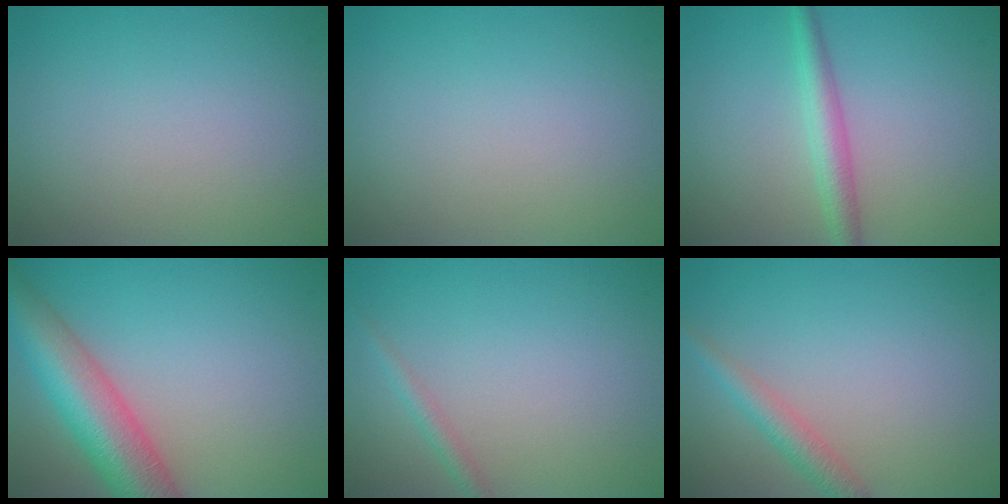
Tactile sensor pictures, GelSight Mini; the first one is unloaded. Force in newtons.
{"total": 0.0}
{"total": 2.7, "press": 2.7, "slide": 0.0}
{"total": 8.2, "press": 8.2, "slide": 0.5}
{"total": 1.3, "press": 1.3, "slide": 0.1}
{"total": 2.3, "press": 2.3, "slide": 0.1}